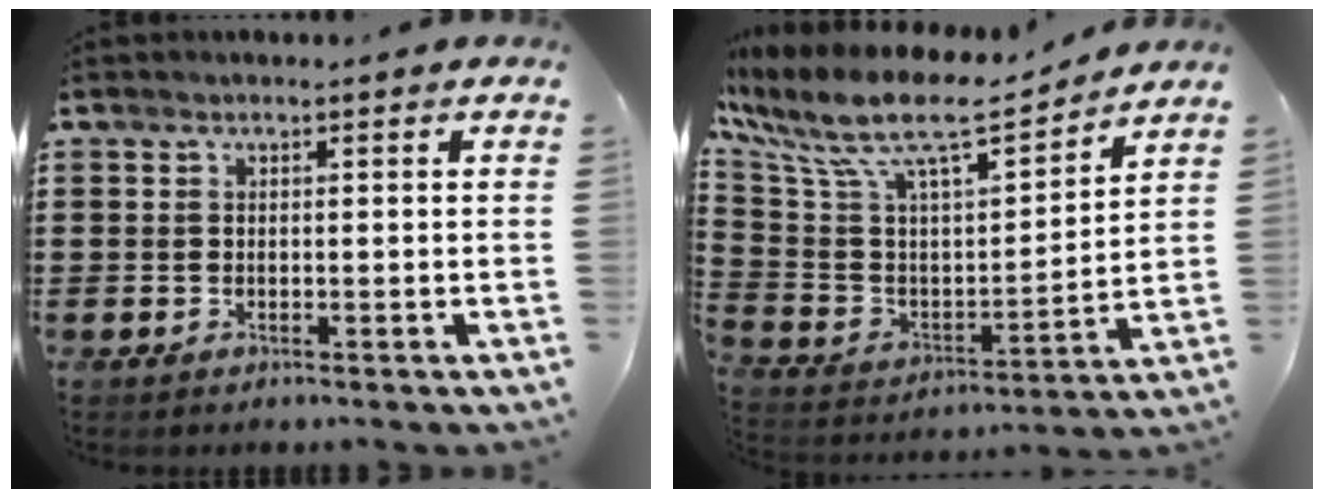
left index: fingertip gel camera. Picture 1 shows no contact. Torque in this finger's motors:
{"motor_torque": [2.14, 0.00, 1.05, 0.14]}